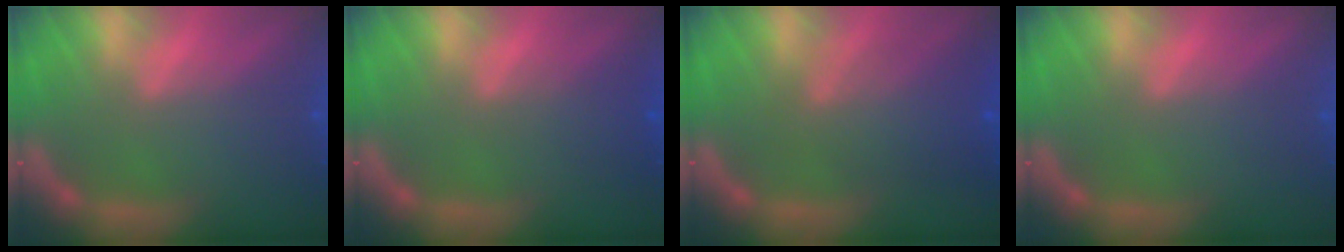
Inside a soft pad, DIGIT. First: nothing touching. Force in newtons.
{"total": 2.0}
{"total": 5.6}
{"total": 0.0}